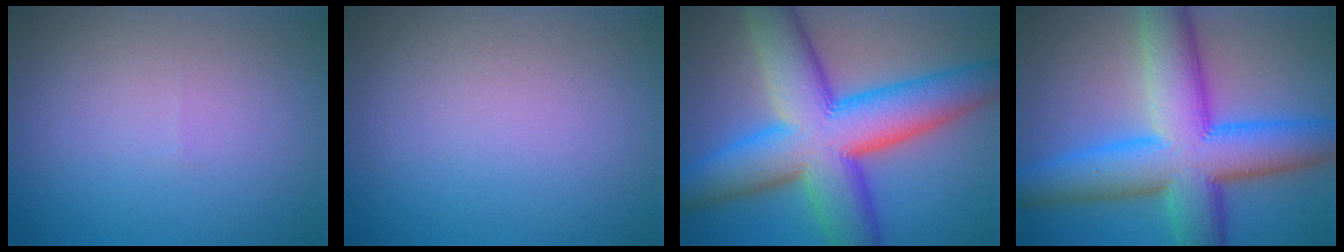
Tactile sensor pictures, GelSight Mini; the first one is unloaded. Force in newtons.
{"total": 0.0}
{"total": 14.4, "press": 14.4, "slide": 0.3}
{"total": 12.5, "press": 12.5, "slide": 0.2}